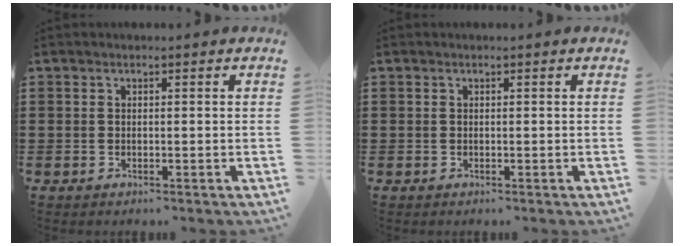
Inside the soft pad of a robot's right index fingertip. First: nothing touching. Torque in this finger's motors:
{"motor_torque": [-0.06, 0.01, 0.00, -0.01]}